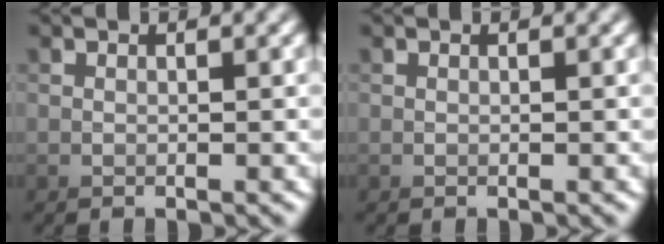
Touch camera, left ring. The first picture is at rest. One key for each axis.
{"total": 0.0}